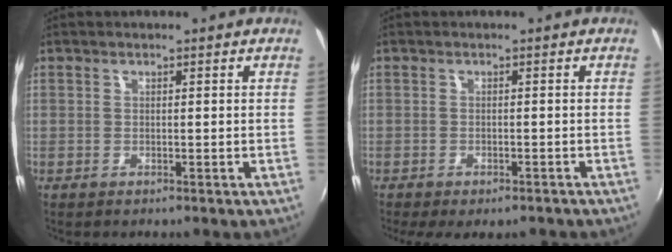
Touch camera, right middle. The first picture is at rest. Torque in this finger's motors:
{"motor_torque": [1.17, -0.97, 0.23, 0.07]}